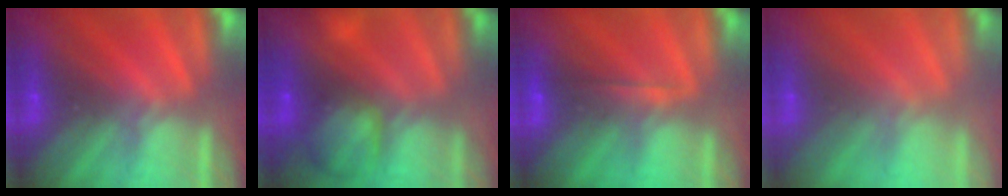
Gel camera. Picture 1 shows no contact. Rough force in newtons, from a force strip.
{"total": 12.7}
{"total": 1.8}
{"total": 2.9}